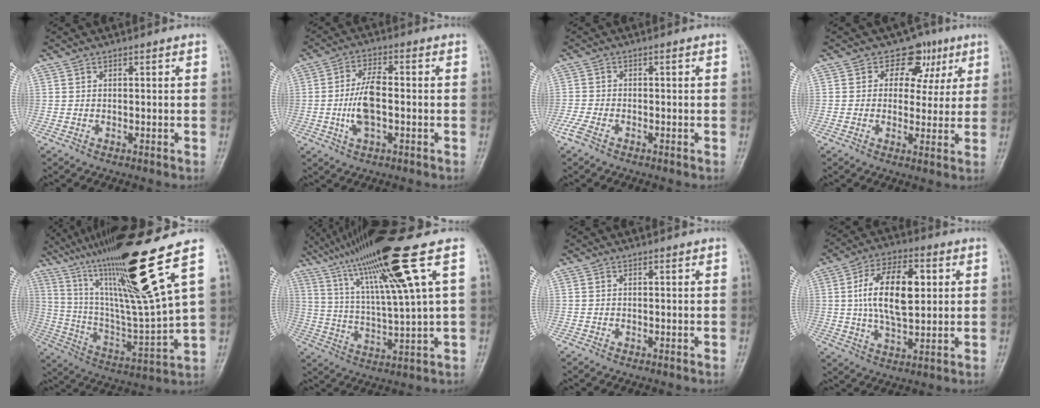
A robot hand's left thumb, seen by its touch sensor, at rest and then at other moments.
{"total": 8.2, "force": [-1.2, 3.6, 7.3], "torque": [-0.146, 0.011, -0.024]}
{"total": 3.4, "force": [-2.1, 1.5, 2.2], "torque": [-0.060, 0.006, -0.043]}
{"total": 8.0, "force": [3.5, 6.5, 3.1], "torque": [0.009, -0.001, 0.042]}
{"total": 24.6, "force": [14.2, 1.0, 20.0], "torque": [-0.343, -0.063, 0.253]}
{"total": 19.0, "force": [9.8, 0.1, 16.3], "torque": [-0.285, -0.019, 0.173]}
{"total": 0.0}
{"total": 14.6, "force": [2.3, 7.4, 12.4], "torque": [-0.210, 0.003, 0.040]}